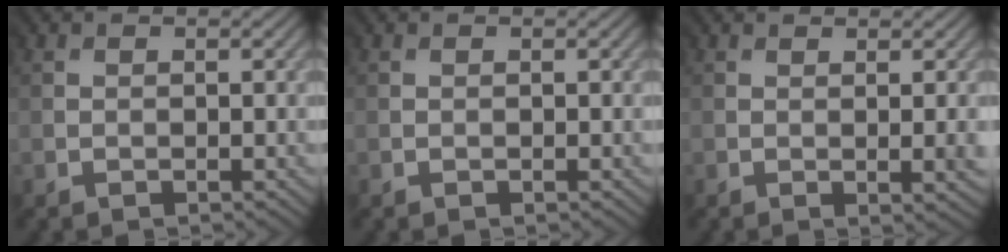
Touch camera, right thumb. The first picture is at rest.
{"total": 0.0}
{"total": 2.4, "force": [0.4, 0.2, 2.4], "torque": [-0.036, 0.000, 0.006]}